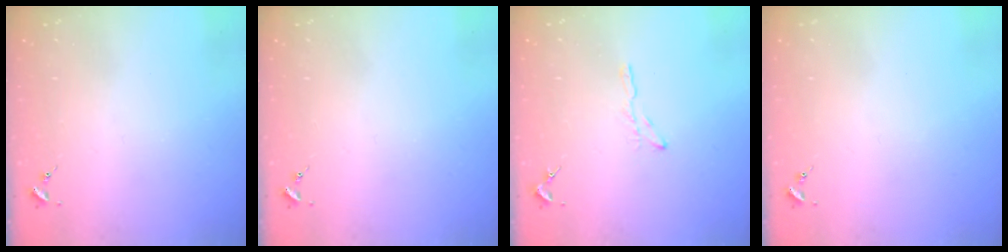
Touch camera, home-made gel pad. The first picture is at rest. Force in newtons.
{"total": 0.0}
{"total": 3.8, "press": 3.7, "slide": 0.4}
{"total": 0.0}